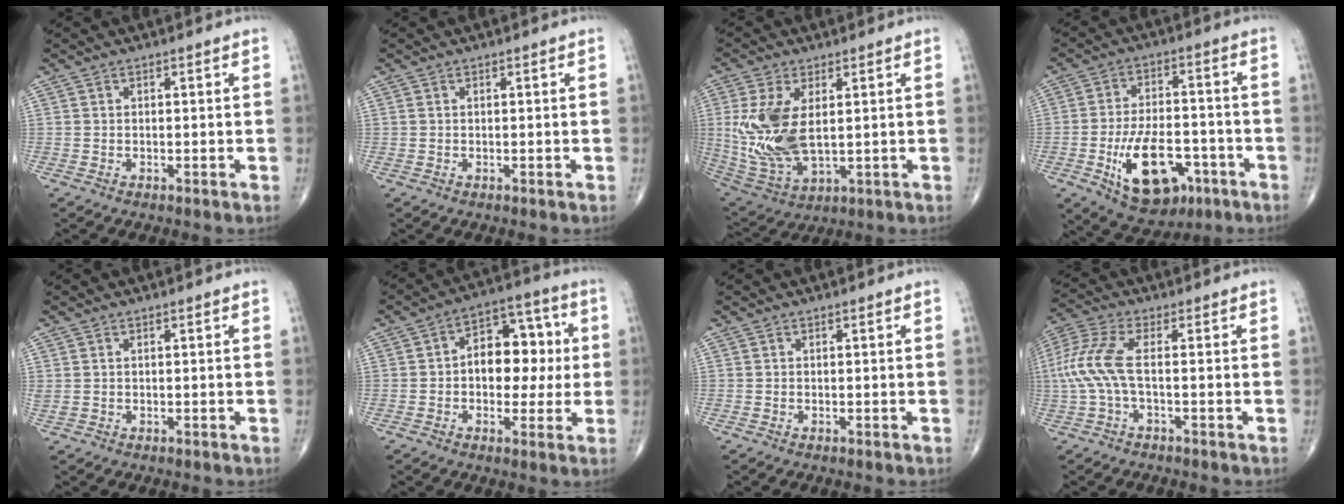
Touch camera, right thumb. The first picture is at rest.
{"total": 0.0}
{"total": 14.4, "force": [1.8, 7.5, 12.1], "torque": [-0.255, -0.014, 0.051]}
{"total": 15.5, "force": [-6.0, 8.6, 11.5], "torque": [-0.171, 0.024, -0.086]}
{"total": 1.4, "force": [0.3, 0.9, 1.0], "torque": [-0.040, 0.009, 0.013]}
{"total": 12.7, "force": [0.6, 8.3, 9.6], "torque": [-0.091, 0.031, 0.002]}
{"total": 0.0}
{"total": 8.3, "force": [-0.6, 2.7, 7.9], "torque": [-0.212, 0.025, -0.016]}